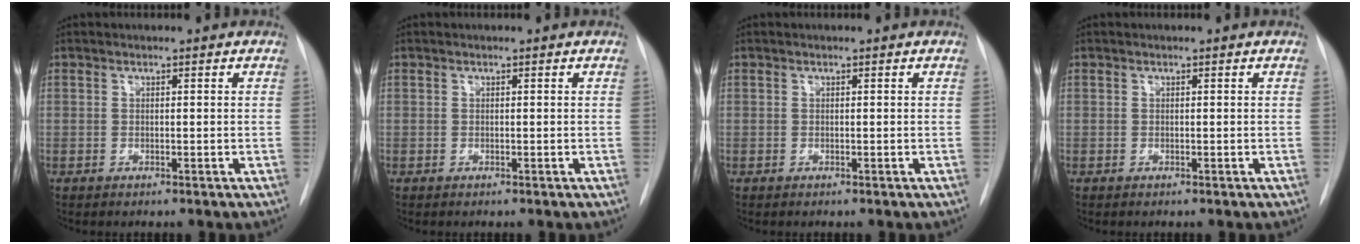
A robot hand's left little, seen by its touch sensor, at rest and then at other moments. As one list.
[{"total": 0.0}, {"total": 0.0}, {"total": 0.0}]